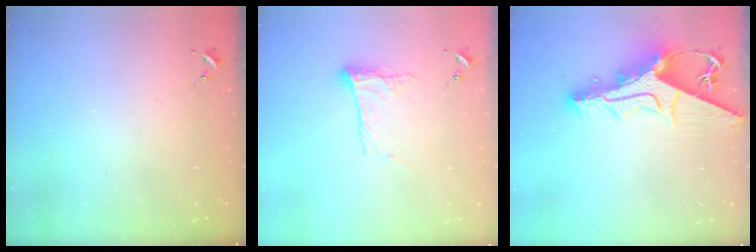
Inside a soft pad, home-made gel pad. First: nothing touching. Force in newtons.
{"total": 9.4, "press": 9.4, "slide": 0.7}
{"total": 15.9, "press": 15.8, "slide": 1.4}